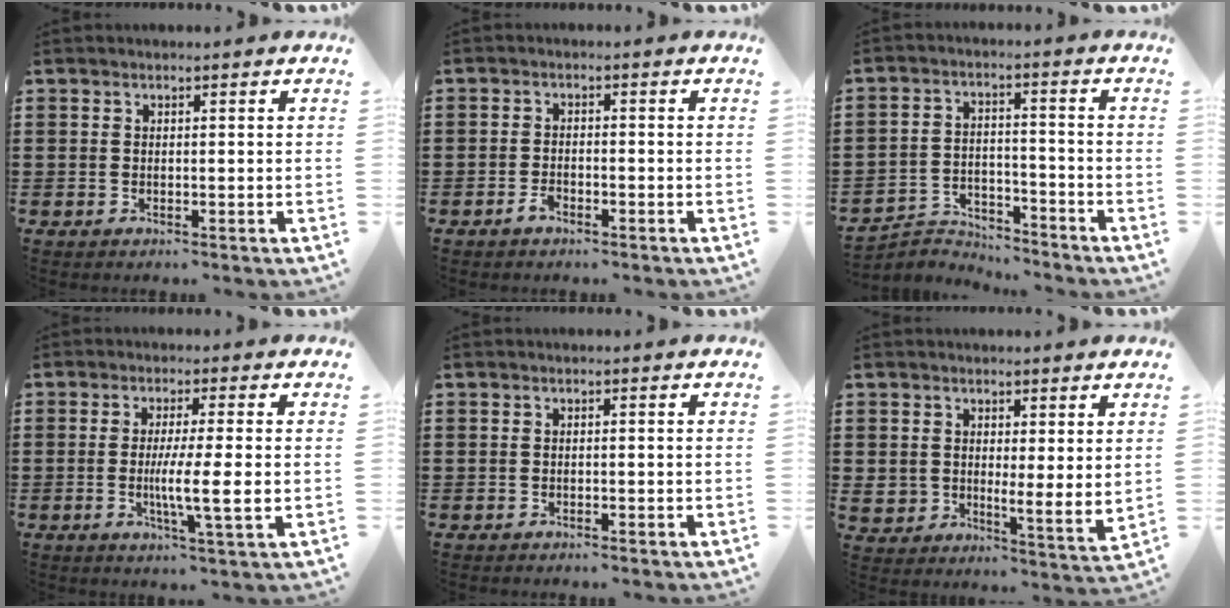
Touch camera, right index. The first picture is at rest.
{"total": 1.8, "force": [-1.3, 0.6, 1.1], "torque": [-0.022, -0.001, -0.026]}
{"total": 4.2, "force": [-4.1, 0.7, 0.2], "torque": [-0.010, 0.007, -0.087]}
{"total": 6.7, "force": [-0.9, 0.0, 6.7], "torque": [-0.116, -0.012, -0.018]}
{"total": 0.5, "force": [-0.4, 0.0, 0.3], "torque": [-0.006, -0.002, -0.009]}
{"total": 4.4, "force": [3.5, 2.4, 1.1], "torque": [-0.026, -0.016, 0.064]}